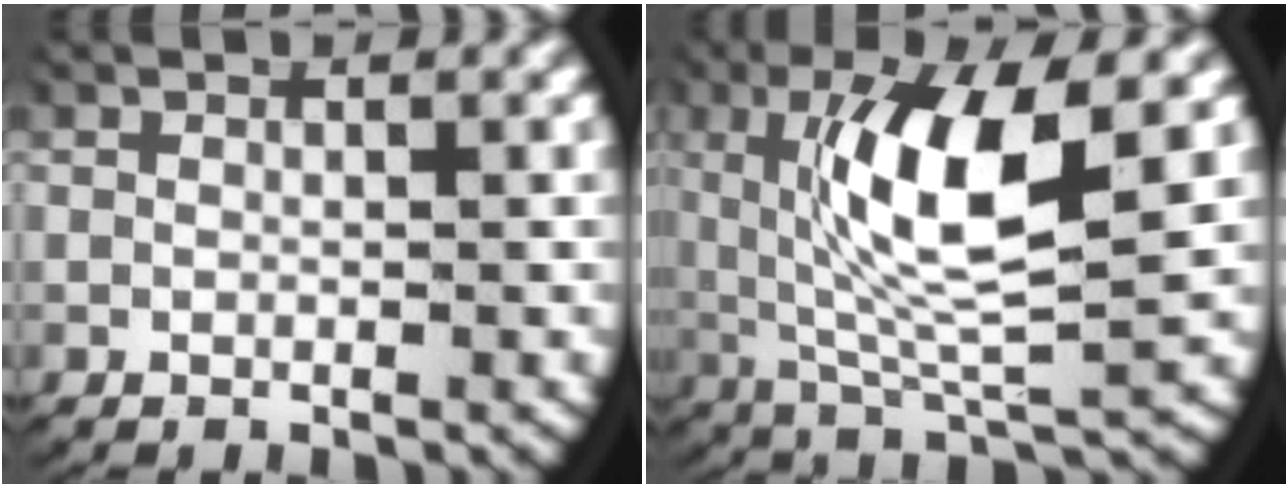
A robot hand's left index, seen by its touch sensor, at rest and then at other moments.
{"total": 9.5, "force": [2.0, 3.4, 8.6], "torque": [-0.185, -0.010, 0.044]}